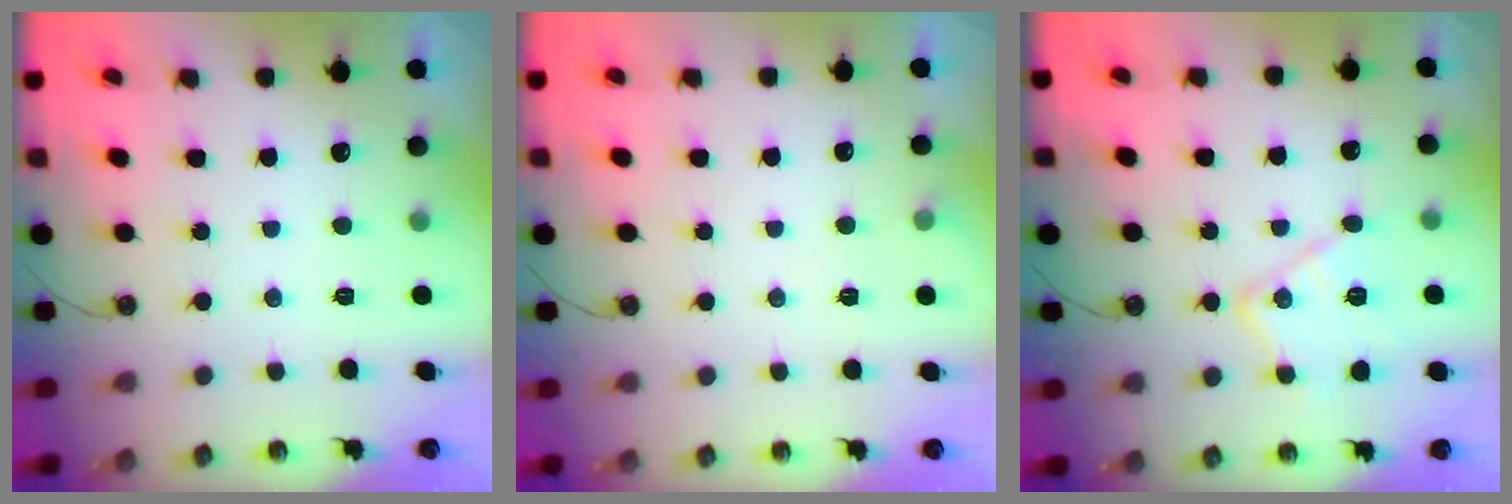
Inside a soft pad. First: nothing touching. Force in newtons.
{"total": 3.8, "press": 3.8, "slide": 0.7}
{"total": 14.0, "press": 14.0, "slide": 1.1}